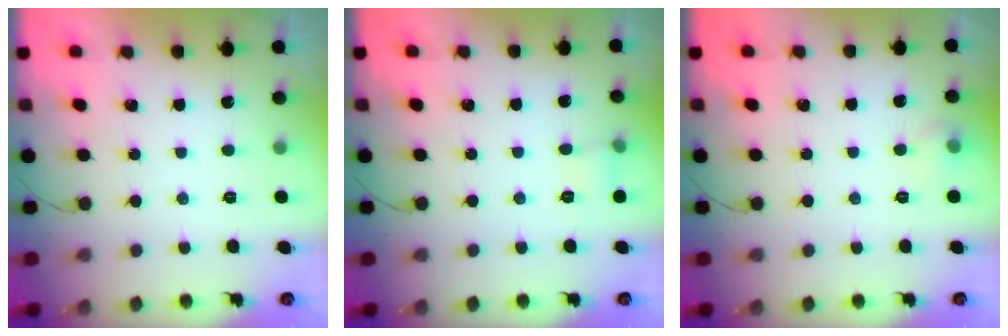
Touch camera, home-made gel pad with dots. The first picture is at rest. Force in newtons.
{"total": 4.2, "press": 4.0, "slide": 1.5}
{"total": 5.2, "press": 5.1, "slide": 1.2}